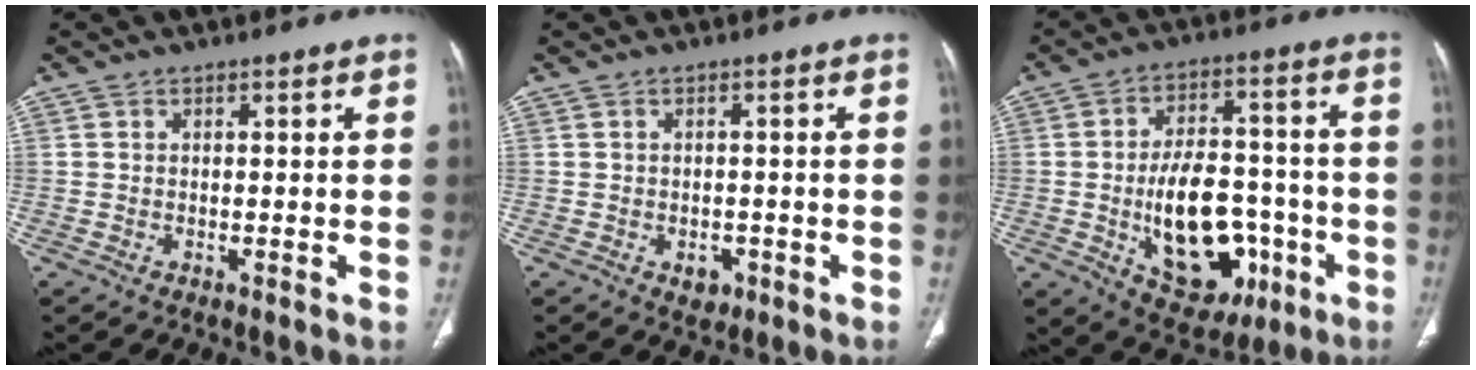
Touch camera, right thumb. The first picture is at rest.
{"total": 2.5, "force": [-1.1, 1.9, 1.3], "torque": [-0.008, 0.003, -0.007]}
{"total": 19.1, "force": [-4.9, 11.4, 14.5], "torque": [-0.188, 0.031, -0.055]}